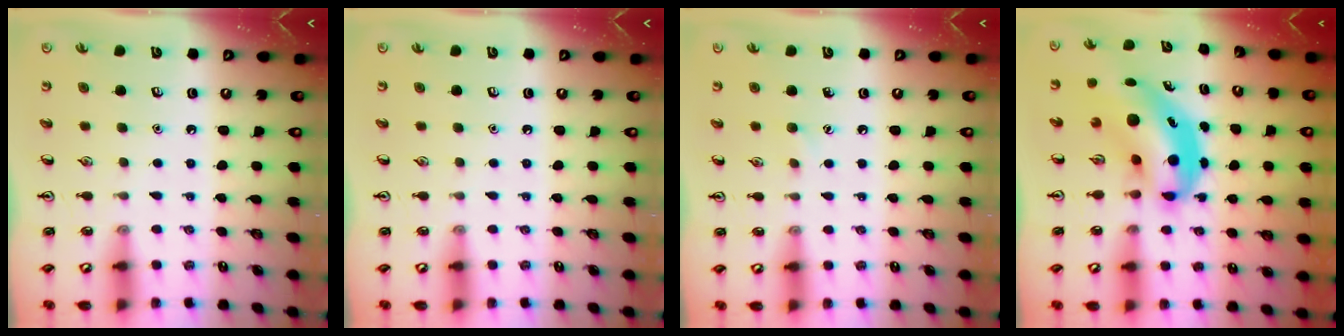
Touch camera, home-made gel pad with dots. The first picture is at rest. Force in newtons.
{"total": 0.0}
{"total": 3.8, "press": 3.6, "slide": 1.0}
{"total": 7.4, "press": 7.2, "slide": 1.7}